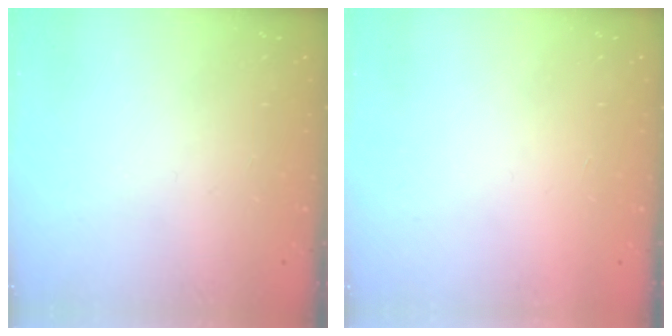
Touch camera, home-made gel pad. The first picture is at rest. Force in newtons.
{"total": 1.6, "press": 1.6, "slide": 0.1}